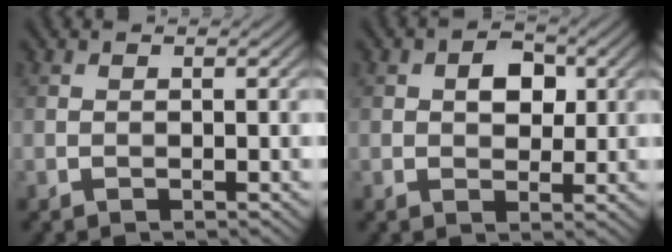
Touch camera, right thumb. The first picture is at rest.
{"total": 3.9, "force": [0.8, 2.8, 2.6], "torque": [-0.044, 0.002, 0.007]}